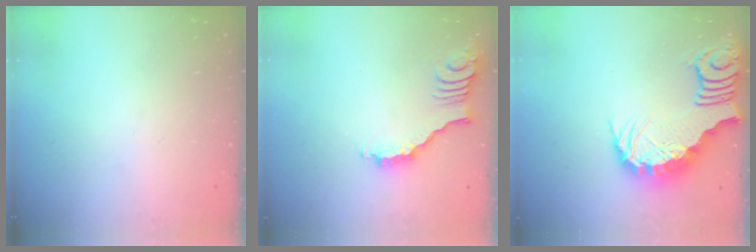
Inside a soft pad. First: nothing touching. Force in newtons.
{"total": 2.6, "press": 2.6, "slide": 0.4}
{"total": 3.7, "press": 3.6, "slide": 0.7}